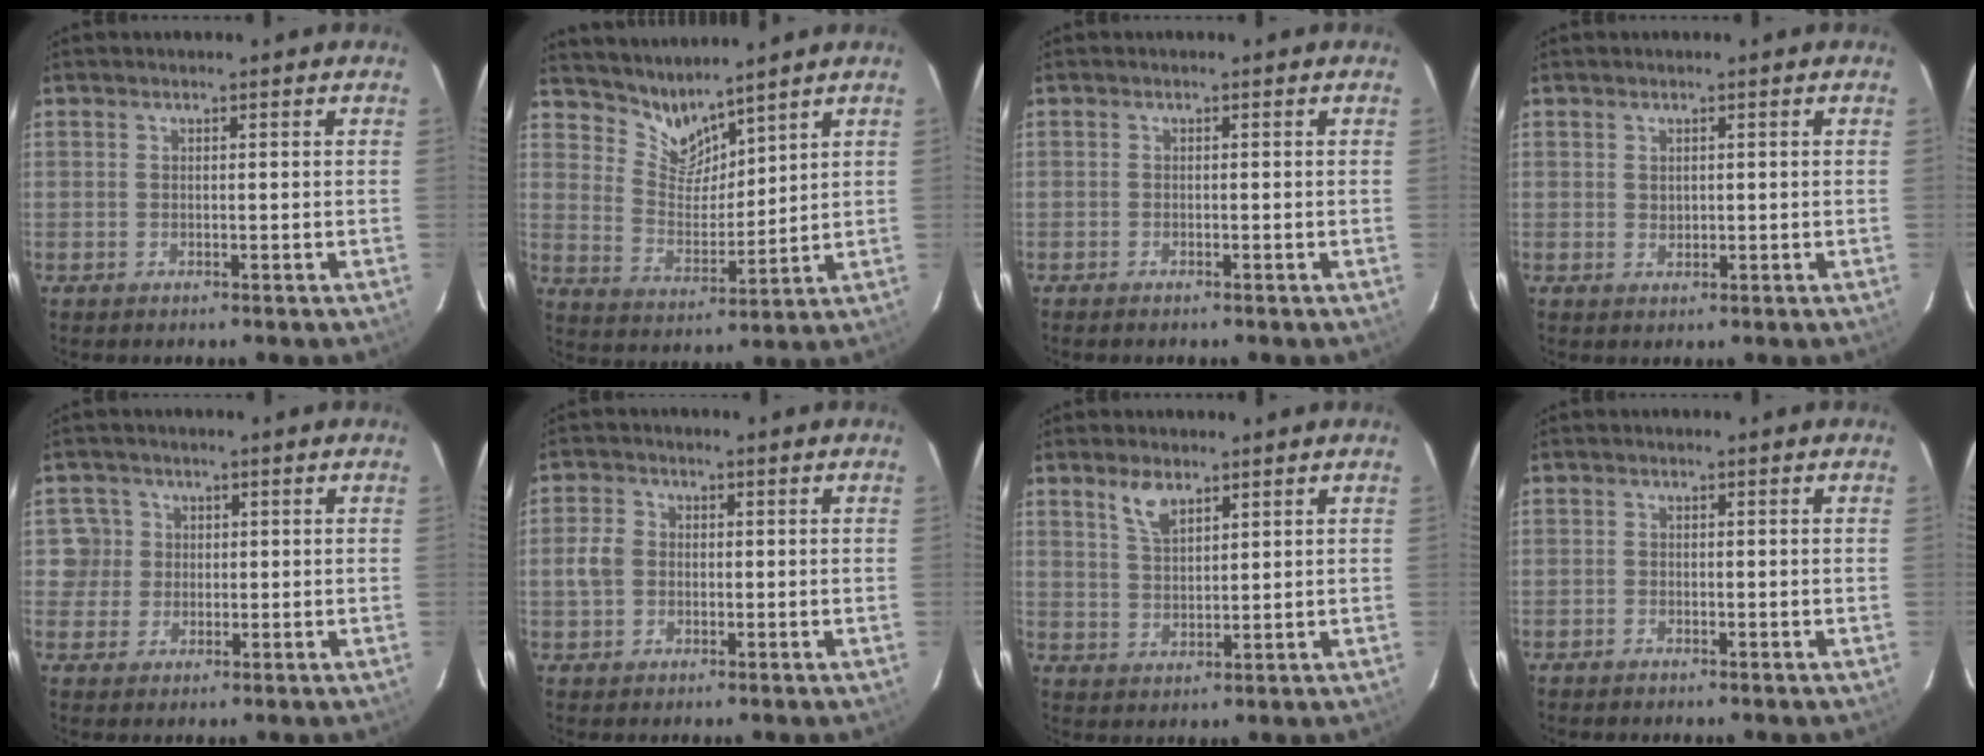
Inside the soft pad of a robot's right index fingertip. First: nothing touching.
{"total": 7.2, "force": [6.7, 1.8, 1.7], "torque": [-0.028, -0.013, 0.136]}
{"total": 0.9, "force": [-0.8, 0.2, 0.3], "torque": [-0.009, -0.002, -0.015]}
{"total": 1.2, "force": [0.5, 0.9, 0.4], "torque": [-0.005, 0.003, 0.011]}
{"total": 4.1, "force": [0.6, 4.0, 0.1], "torque": [0.019, 0.021, 0.010]}
{"total": 3.1, "force": [-0.7, 2.7, 1.5], "torque": [-0.032, 0.007, -0.016]}
{"total": 4.8, "force": [3.2, 2.0, 2.9], "torque": [-0.053, 0.003, 0.064]}
{"total": 0.8, "force": [-0.7, 0.4, 0.1], "torque": [-0.007, 0.002, -0.015]}